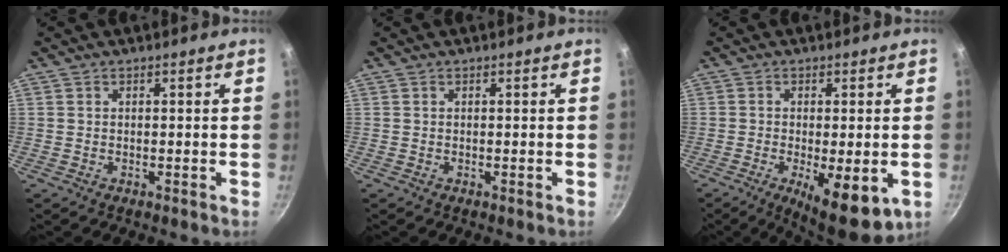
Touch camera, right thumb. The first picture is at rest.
{"total": 0.0}
{"total": 11.9, "force": [-3.9, 4.2, 10.4], "torque": [-0.148, -0.019, -0.048]}